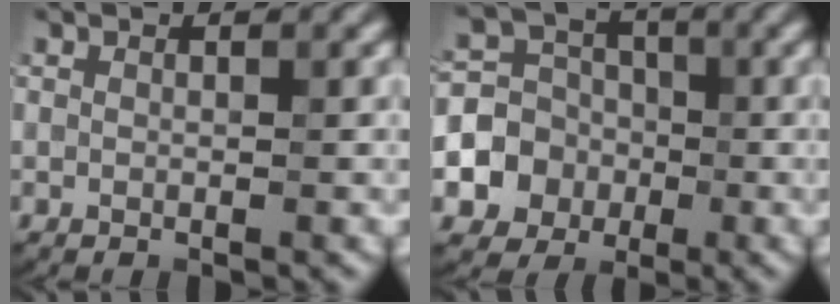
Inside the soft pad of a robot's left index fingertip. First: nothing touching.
{"total": 4.9, "force": [-1.4, 4.4, 1.6], "torque": [-0.028, 0.001, -0.036]}